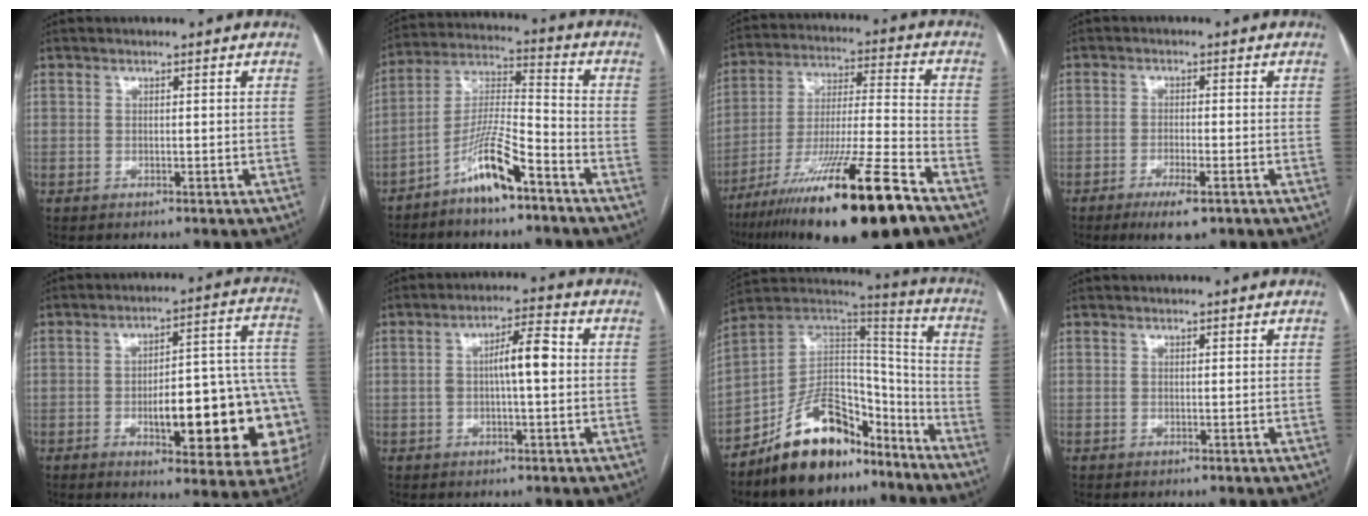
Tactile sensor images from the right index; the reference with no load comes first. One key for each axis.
{"total": 10.2, "fx": -6.6, "fy": 1.2, "fz": 7.6, "tx": -0.156, "ty": 0.000, "tz": -0.127}
{"total": 22.1, "fx": -14.4, "fy": 0.6, "fz": 16.8, "tx": -0.278, "ty": -0.039, "tz": -0.250}
{"total": 5.2, "fx": -3.2, "fy": 0.9, "fz": 4.1, "tx": -0.076, "ty": -0.010, "tz": -0.050}
{"total": 22.7, "fx": -5.4, "fy": 5.6, "fz": 21.3, "tx": -0.194, "ty": 0.030, "tz": -0.055}
{"total": 6.4, "fx": 0.2, "fy": 1.3, "fz": 6.2, "tx": -0.110, "ty": 0.020, "tz": 0.002}
{"total": 17.3, "fx": -12.2, "fy": 8.3, "fz": 9.0, "tx": -0.148, "ty": 0.051, "tz": -0.206}
{"total": 0.0}